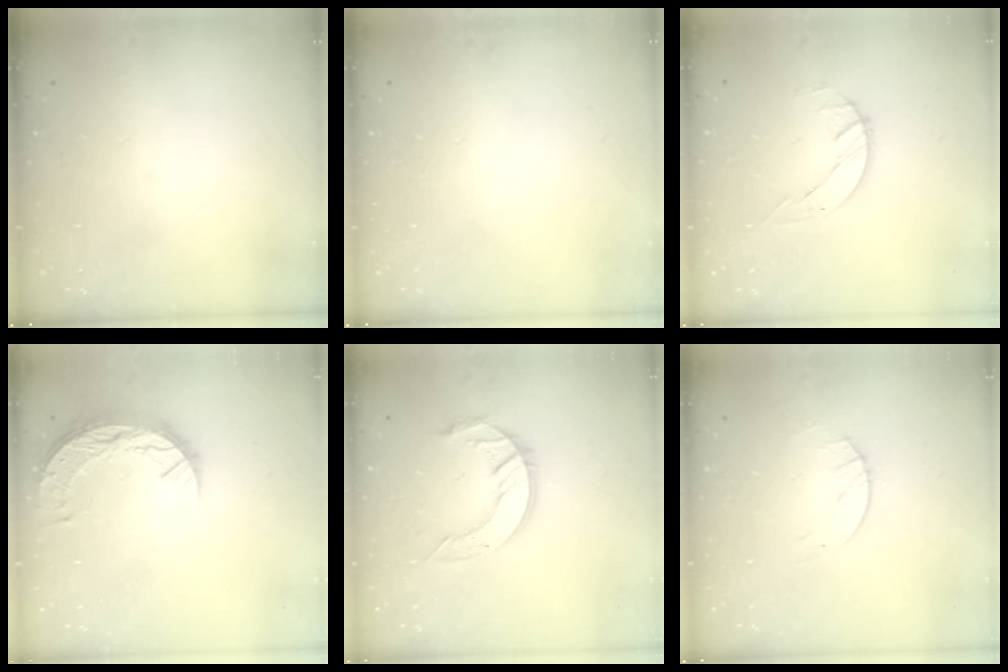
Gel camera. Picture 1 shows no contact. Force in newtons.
{"total": 0.0}
{"total": 2.6, "press": 2.6, "slide": 0.3}
{"total": 10.3, "press": 10.2, "slide": 0.7}
{"total": 11.1, "press": 11.1, "slide": 1.0}
{"total": 2.8, "press": 2.8, "slide": 0.4}